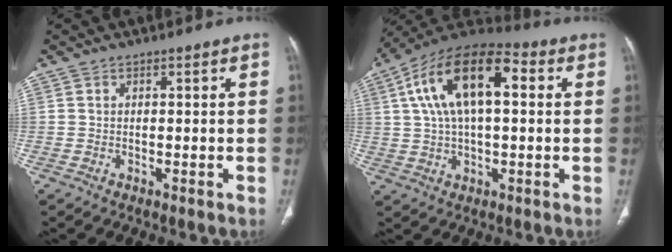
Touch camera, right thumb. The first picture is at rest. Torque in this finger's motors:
{"motor_torque": [-0.46, 3.61, 1.96, 0.16, 0.63]}